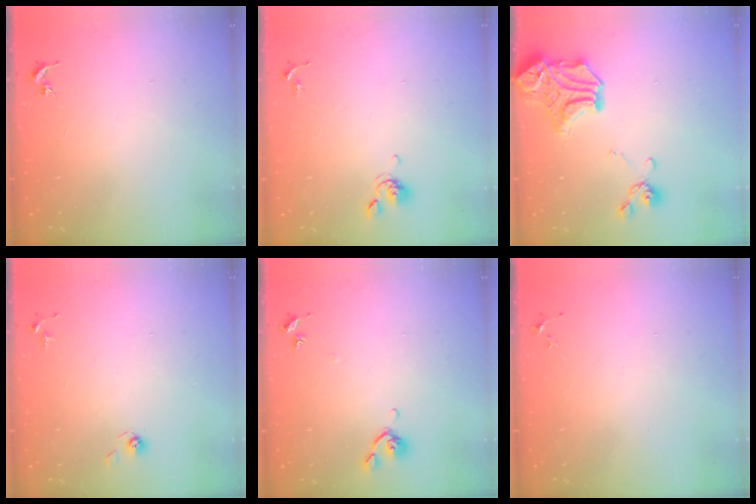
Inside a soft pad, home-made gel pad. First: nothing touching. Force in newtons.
{"total": 6.0, "press": 5.9, "slide": 1.2}
{"total": 18.0, "press": 17.9, "slide": 1.8}
{"total": 3.8, "press": 3.3, "slide": 1.8}
{"total": 5.6, "press": 5.6, "slide": 0.9}
{"total": 3.5, "press": 3.5, "slide": 0.5}